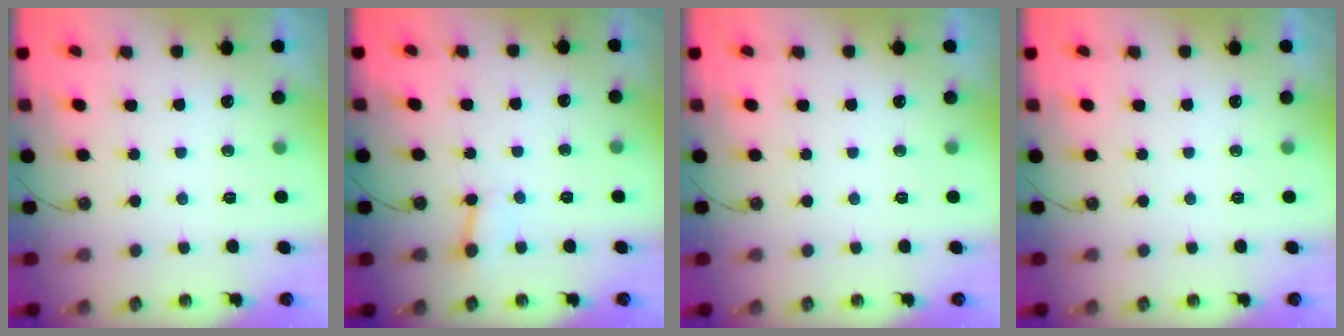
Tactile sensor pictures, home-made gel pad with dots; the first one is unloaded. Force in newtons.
{"total": 2.4, "press": 2.4, "slide": 0.1}
{"total": 0.0}
{"total": 0.0}